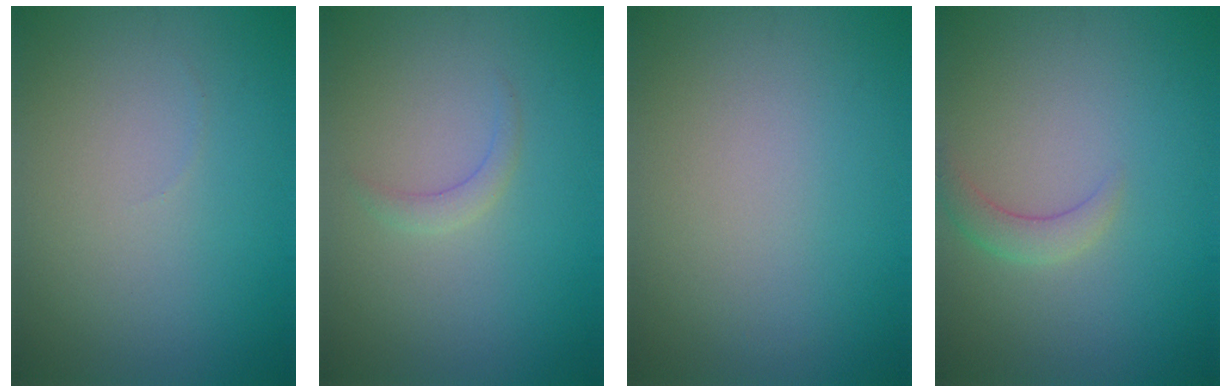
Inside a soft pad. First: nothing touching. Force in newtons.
{"total": 1.2, "press": 1.2, "slide": 0.1}
{"total": 0.0}
{"total": 1.9, "press": 1.9, "slide": 0.2}